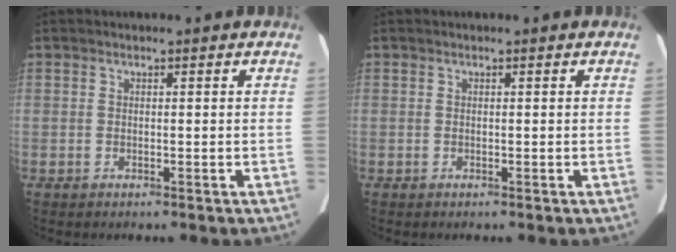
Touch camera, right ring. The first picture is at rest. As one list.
[{"total": 0.0}]